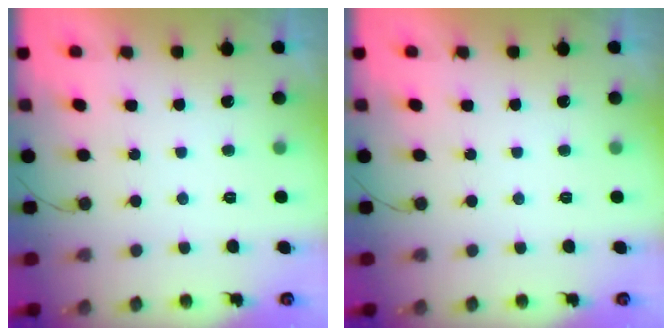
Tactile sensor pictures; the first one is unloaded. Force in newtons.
{"total": 0.0}